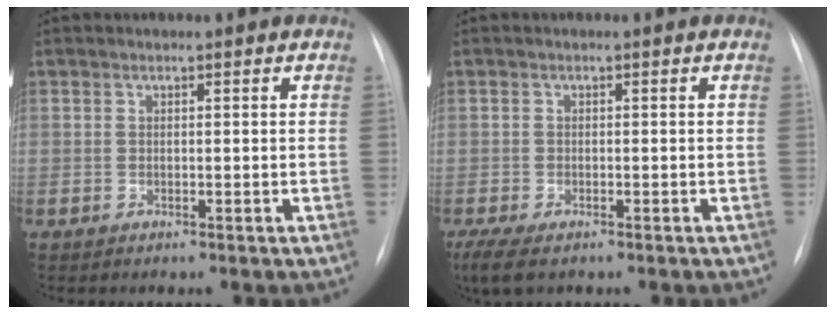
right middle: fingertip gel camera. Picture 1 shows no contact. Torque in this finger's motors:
{"motor_torque": [0.66, -0.67, 0.14, 0.06]}